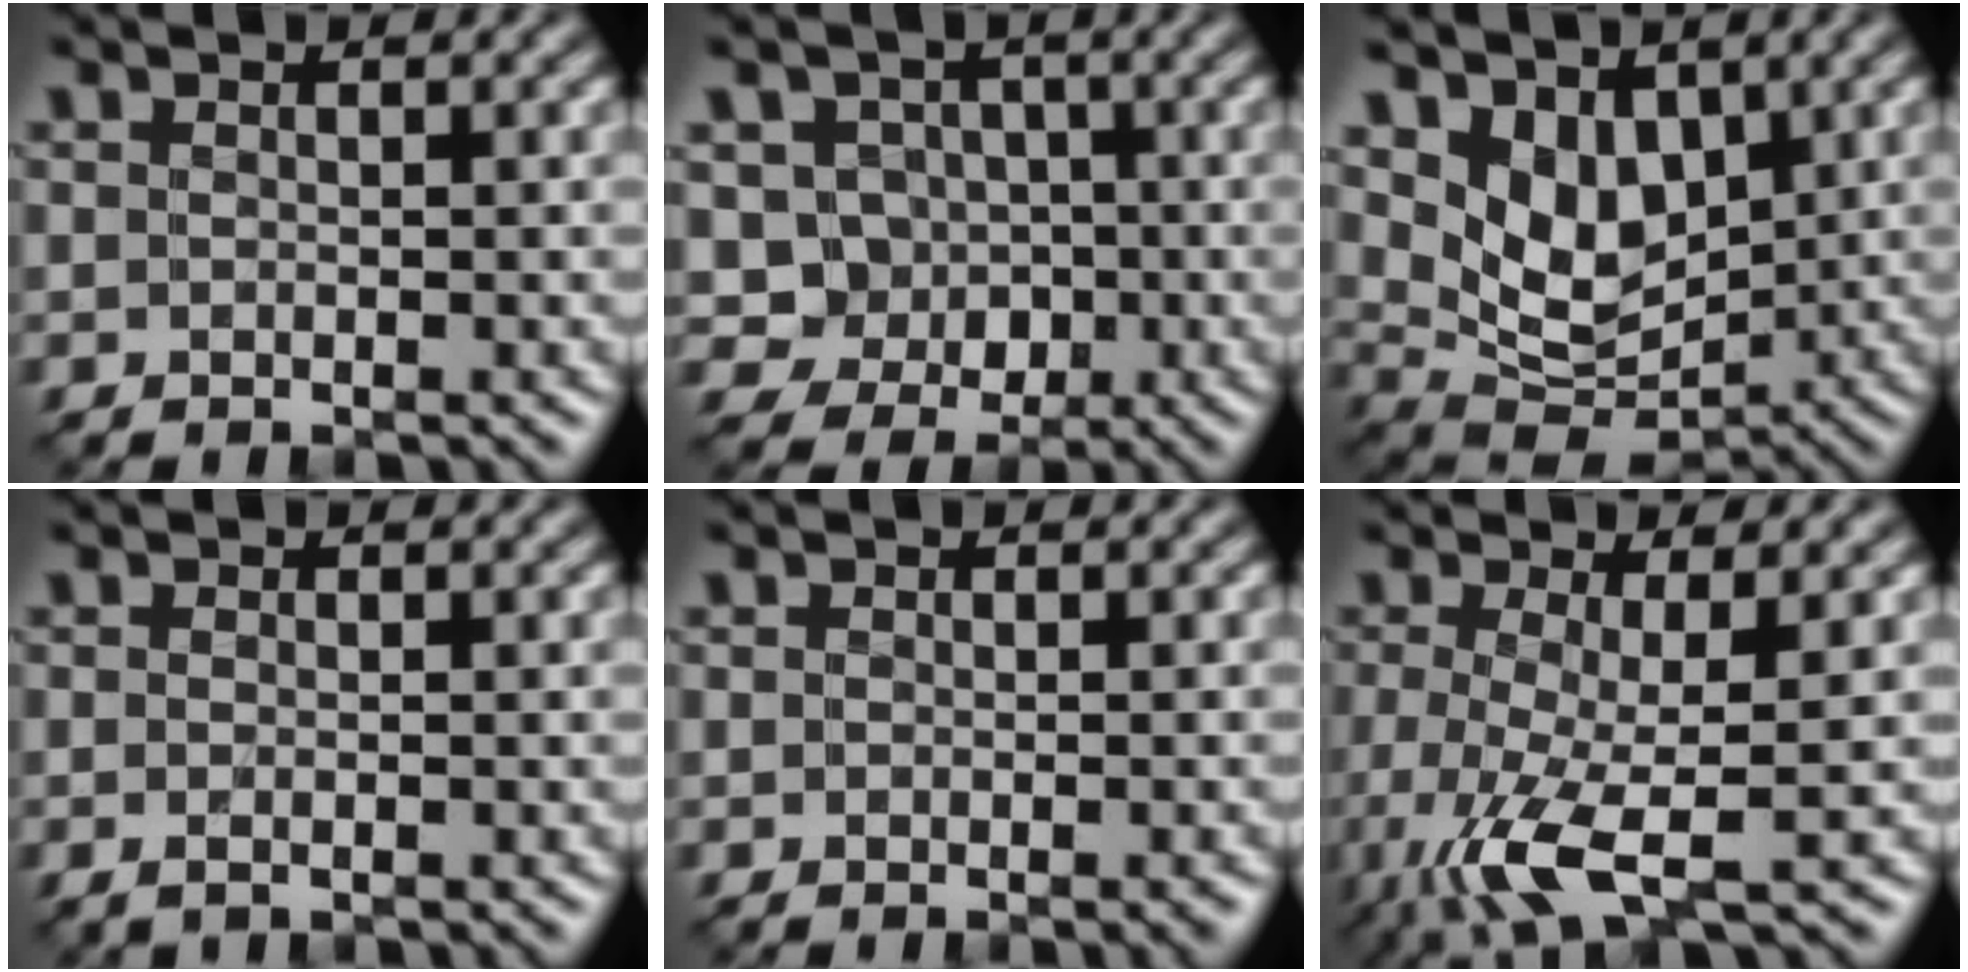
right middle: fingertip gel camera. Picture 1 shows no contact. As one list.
[{"total": 4.7, "force": [0.1, 4.4, 1.7], "torque": [-0.016, -0.003, -0.019]}, {"total": 5.5, "force": [2.3, 3.7, 3.3], "torque": [-0.072, -0.020, 0.043]}, {"total": 1.1, "force": [-0.6, 0.3, 0.9], "torque": [-0.023, -0.006, -0.011]}, {"total": 0.8, "force": [-0.6, 0.2, 0.5], "torque": [-0.006, -0.004, -0.006]}, {"total": 6.1, "force": [-2.4, 1.4, 5.4], "torque": [-0.124, -0.018, -0.050]}]